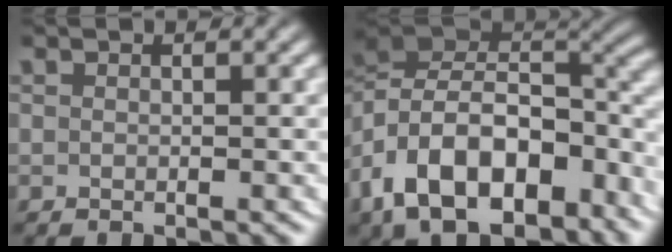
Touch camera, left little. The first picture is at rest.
{"total": 14.5, "force": [-1.8, 10.7, 9.6], "torque": [-0.206, -0.017, -0.026]}